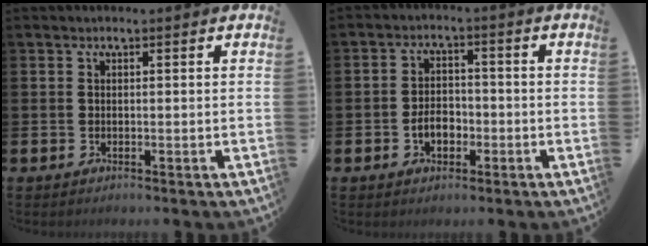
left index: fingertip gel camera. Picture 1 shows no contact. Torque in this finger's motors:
{"motor_torque": [0.86, 0.38, 0.07, 0.10]}